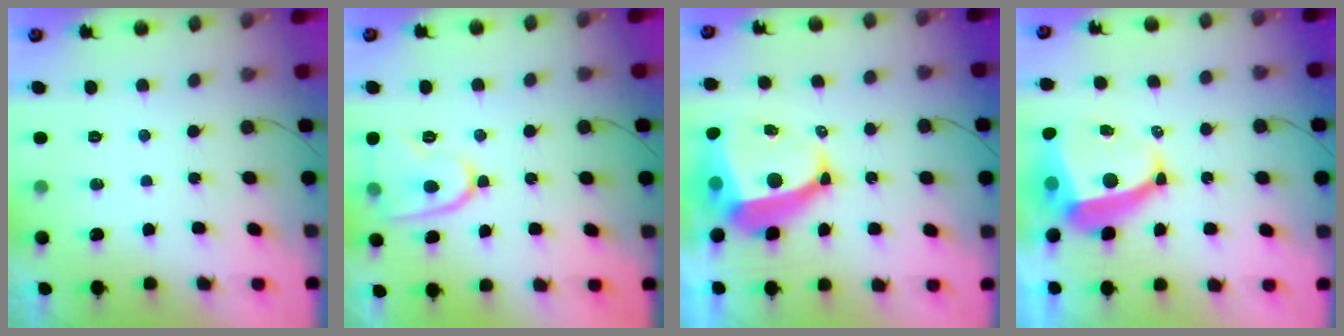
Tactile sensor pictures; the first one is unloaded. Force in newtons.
{"total": 10.0, "press": 10.0, "slide": 0.5}
{"total": 11.1, "press": 11.0, "slide": 1.2}
{"total": 9.3, "press": 9.3, "slide": 1.0}